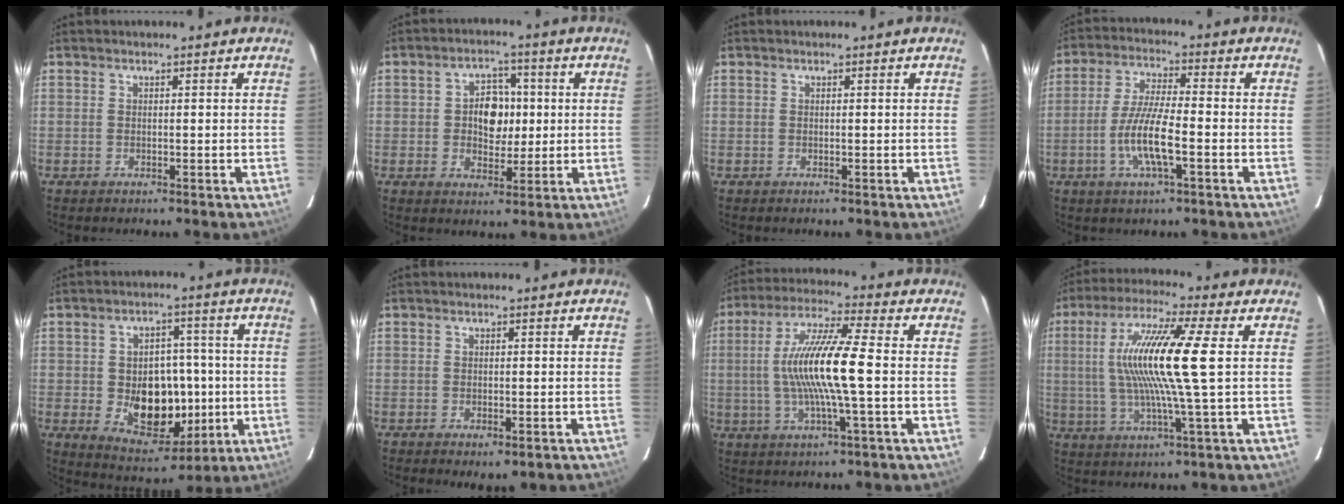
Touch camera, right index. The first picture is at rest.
{"total": 7.0, "force": [0.3, 5.3, 4.6], "torque": [-0.079, 0.015, 0.009]}
{"total": 0.0}
{"total": 9.6, "force": [-3.1, 1.7, 8.9], "torque": [-0.179, -0.004, -0.061]}
{"total": 13.6, "force": [-2.0, 9.5, 9.5], "torque": [-0.171, 0.003, -0.007]}
{"total": 3.6, "force": [-2.1, 1.5, 2.5], "torque": [-0.044, -0.016, -0.027]}
{"total": 13.6, "force": [-0.8, 0.5, 13.6], "torque": [-0.259, 0.004, -0.019]}
{"total": 15.0, "force": [1.4, -0.2, 14.9], "torque": [-0.282, 0.004, 0.026]}